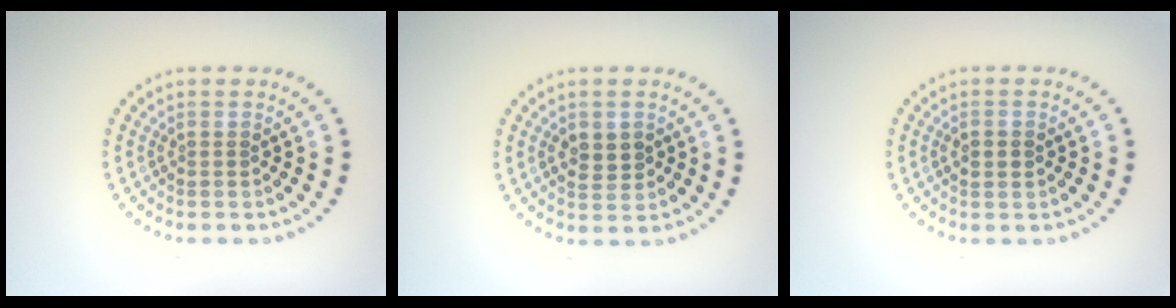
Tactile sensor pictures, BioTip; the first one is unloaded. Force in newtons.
{"total": 2.3, "press": 2.3, "slide": 0.3}
{"total": 1.8, "press": 1.8, "slide": 0.2}